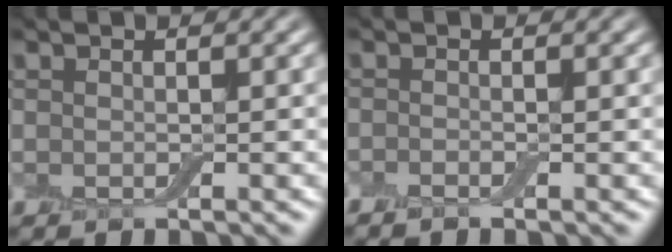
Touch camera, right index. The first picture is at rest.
{"total": 0.7, "force": [-0.6, 0.2, 0.4], "torque": [-0.008, -0.001, -0.013]}